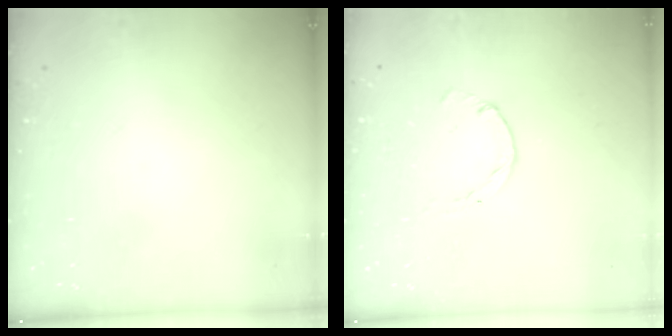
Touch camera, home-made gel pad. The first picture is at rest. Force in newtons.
{"total": 0.0}